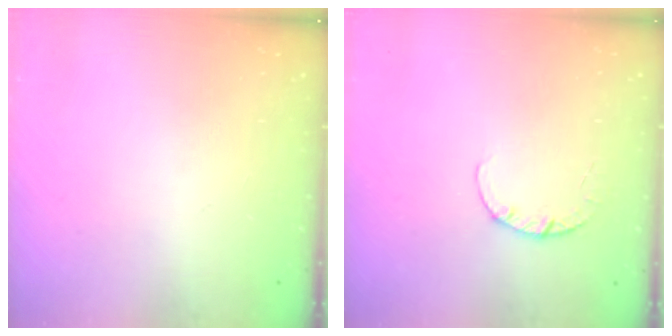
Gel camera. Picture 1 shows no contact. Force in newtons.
{"total": 2.7, "press": 2.7, "slide": 0.4}